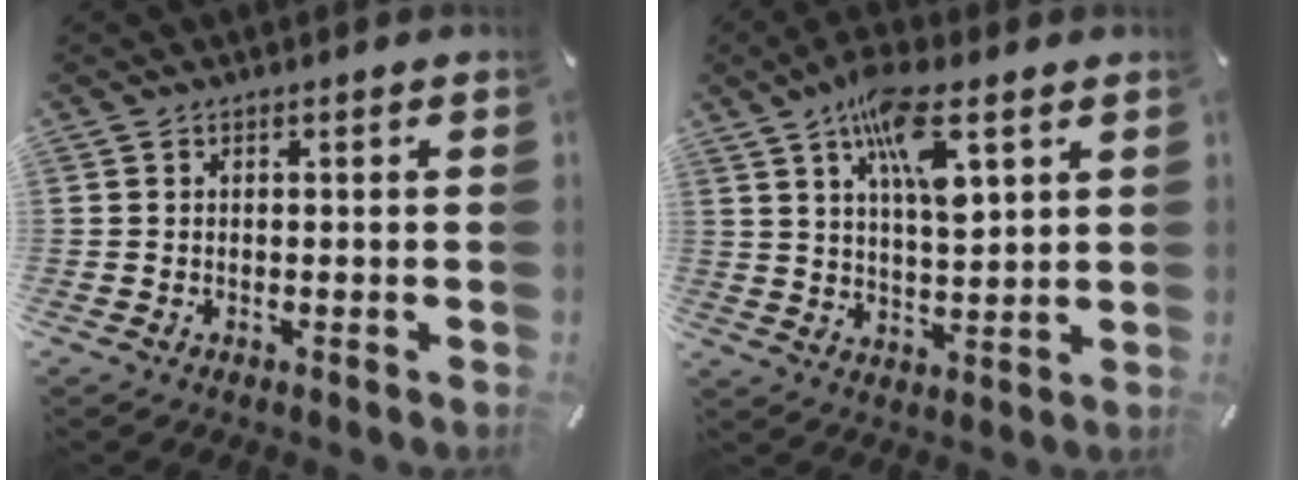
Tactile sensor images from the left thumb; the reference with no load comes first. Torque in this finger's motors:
{"motor_torque": [1.21, 1.19, 1.62, -1.15, 0.11]}